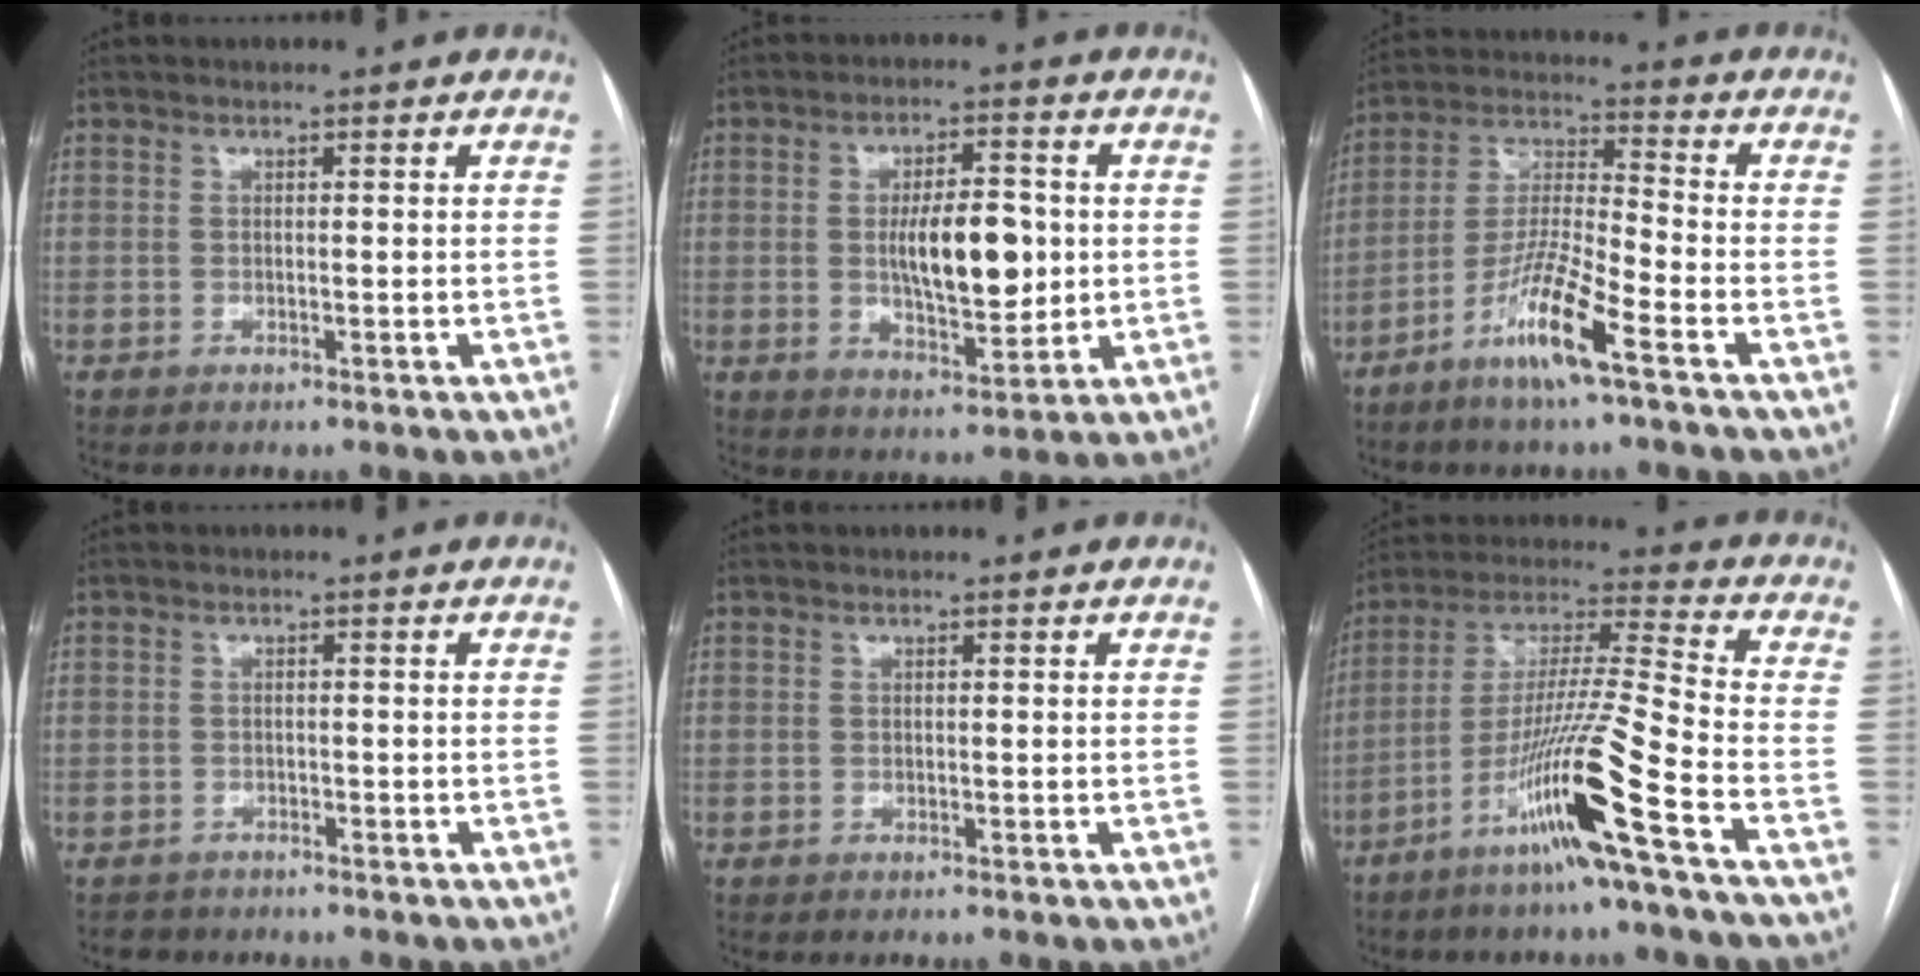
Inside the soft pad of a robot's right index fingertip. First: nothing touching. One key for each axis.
{"total": 10.6, "fx": 0.2, "fy": 3.8, "fz": 9.9, "tx": -0.165, "ty": 0.002, "tz": 0.009}
{"total": 11.2, "fx": -6.4, "fy": 0.2, "fz": 9.2, "tx": -0.186, "ty": -0.014, "tz": -0.129}
{"total": 2.2, "fx": -1.7, "fy": 1.3, "fz": -0.5, "tx": -0.001, "ty": 0.003, "tz": -0.031}
{"total": 0.0}
{"total": 16.1, "fx": -8.3, "fy": -1.6, "fz": 13.7, "tx": -0.271, "ty": -0.023, "tz": -0.157}